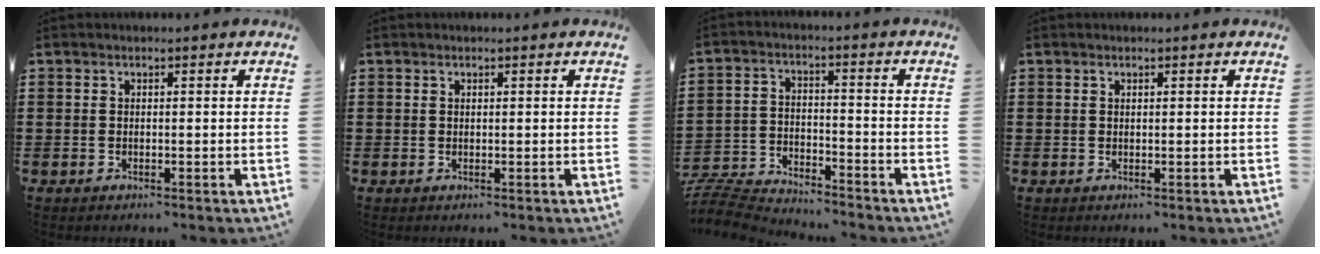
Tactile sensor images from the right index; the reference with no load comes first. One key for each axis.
{"total": 0.0}
{"total": 7.1, "fx": -7.0, "fy": 0.9, "fz": 0.8, "tx": -0.031, "ty": 0.009, "tz": -0.143}
{"total": 0.0}